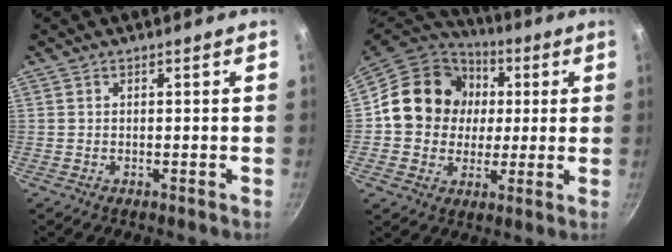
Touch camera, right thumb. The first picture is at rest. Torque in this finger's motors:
{"motor_torque": [1.93, 2.08, 0.60, -0.25, 0.07]}